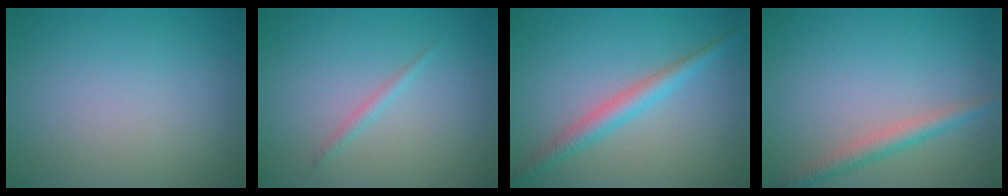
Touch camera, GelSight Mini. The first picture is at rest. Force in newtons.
{"total": 0.9, "press": 0.9, "slide": 0.1}
{"total": 2.8, "press": 2.8, "slide": 0.1}
{"total": 2.2, "press": 2.2, "slide": 0.1}